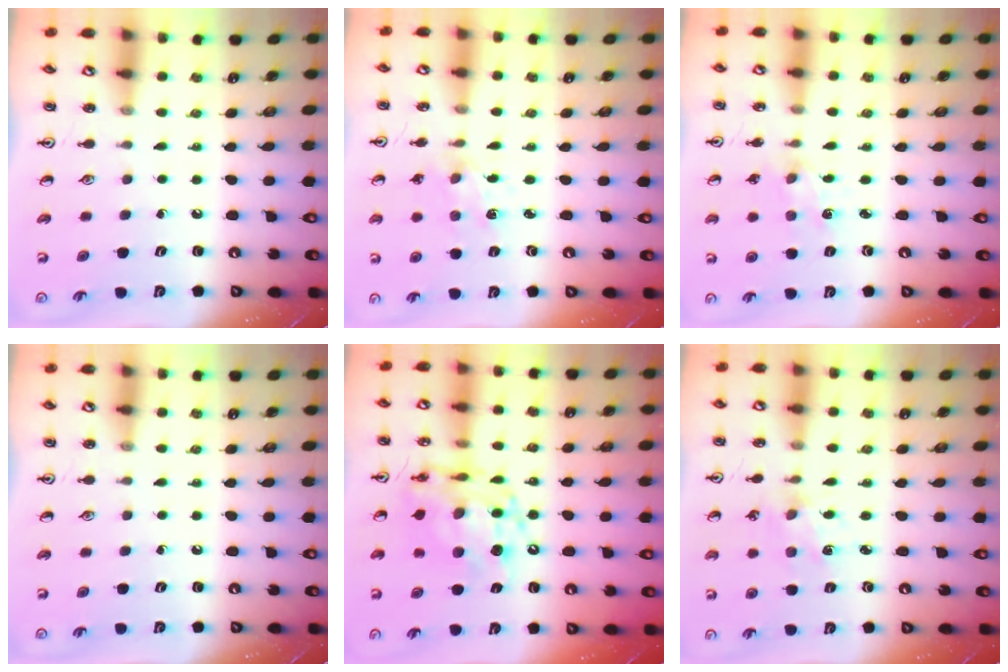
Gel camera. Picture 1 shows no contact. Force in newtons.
{"total": 2.4, "press": 2.3, "slide": 0.4}
{"total": 1.8, "press": 1.8, "slide": 0.3}
{"total": 0.0}
{"total": 14.2, "press": 14.1, "slide": 1.3}
{"total": 2.4, "press": 2.4, "slide": 0.0}